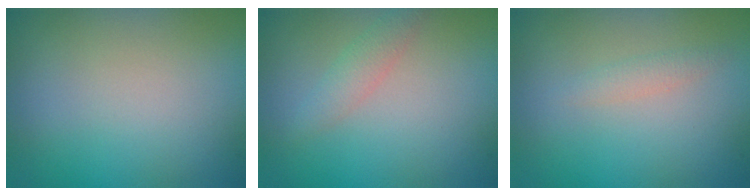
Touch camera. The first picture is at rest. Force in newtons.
{"total": 1.6, "press": 1.6, "slide": 0.1}
{"total": 1.0, "press": 1.0, "slide": 0.0}